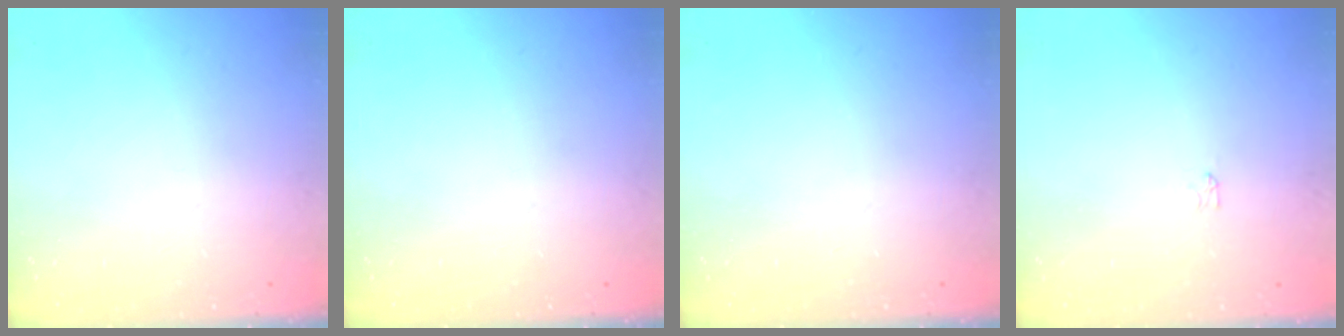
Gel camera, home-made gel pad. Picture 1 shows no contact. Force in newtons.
{"total": 0.0}
{"total": 0.0}
{"total": 0.0}